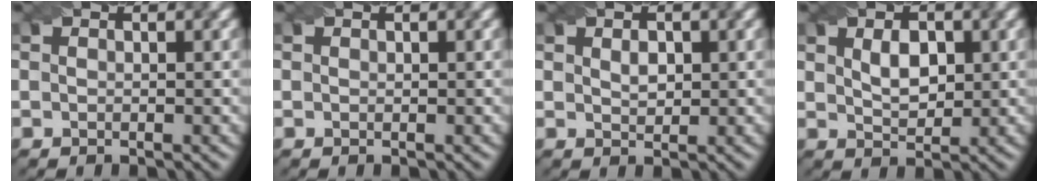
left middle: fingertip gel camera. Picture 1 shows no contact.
{"total": 0.0}
{"total": 1.5, "force": [0.5, 0.9, 1.0], "torque": [-0.015, 0.001, 0.012]}
{"total": 2.9, "force": [0.8, 1.6, 2.2], "torque": [-0.041, 0.003, 0.015]}